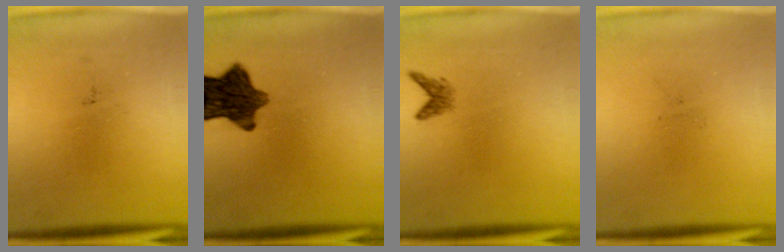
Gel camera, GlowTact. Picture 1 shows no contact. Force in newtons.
{"total": 9.9}
{"total": 1.4}
{"total": 0.0}